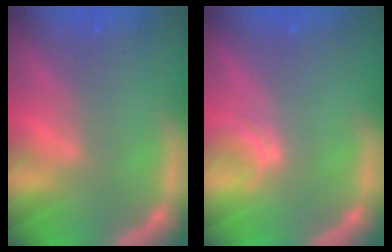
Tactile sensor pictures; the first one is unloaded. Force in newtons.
{"total": 1.0}